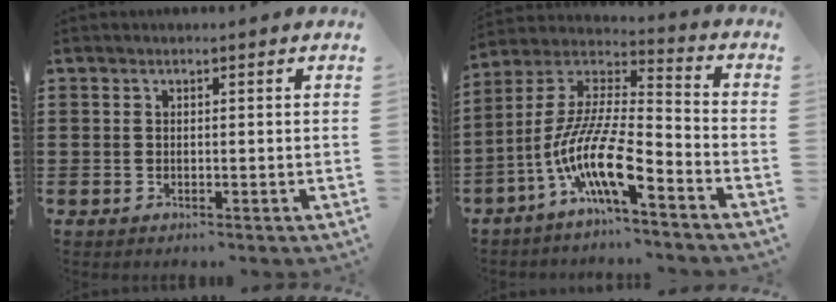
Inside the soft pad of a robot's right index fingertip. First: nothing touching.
{"total": 13.3, "force": [-8.0, 2.6, 10.4], "torque": [-0.233, -0.014, -0.158]}